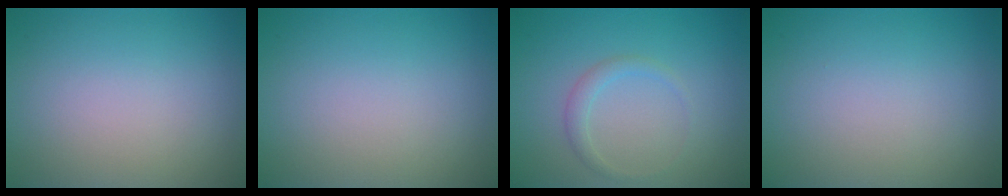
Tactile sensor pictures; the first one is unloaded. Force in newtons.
{"total": 0.0}
{"total": 1.3, "press": 1.3, "slide": 0.0}
{"total": 0.0}